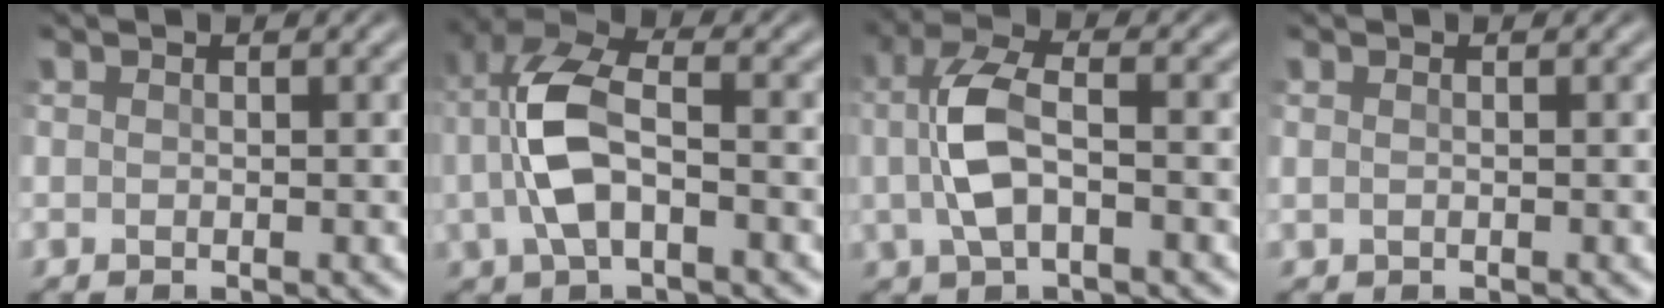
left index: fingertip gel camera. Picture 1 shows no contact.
{"total": 6.5, "force": [-0.9, 3.3, 5.6], "torque": [-0.127, 0.012, -0.023]}
{"total": 5.3, "force": [-0.4, 2.4, 4.7], "torque": [-0.107, 0.005, -0.010]}
{"total": 0.0}